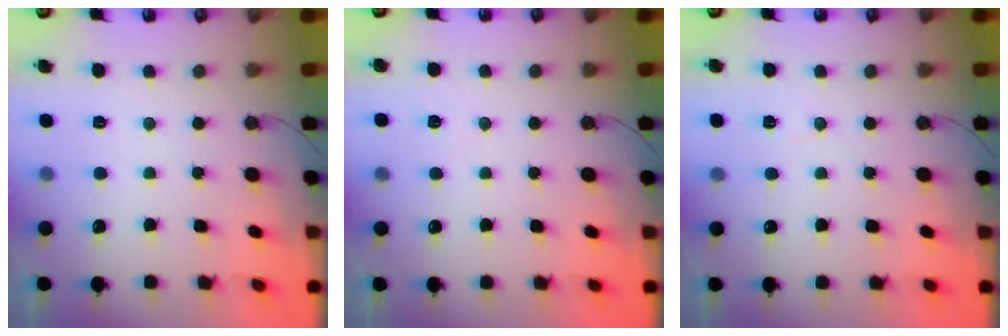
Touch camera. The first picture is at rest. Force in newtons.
{"total": 6.3, "press": 4.7, "slide": 4.2}
{"total": 4.0, "press": 3.6, "slide": 1.8}